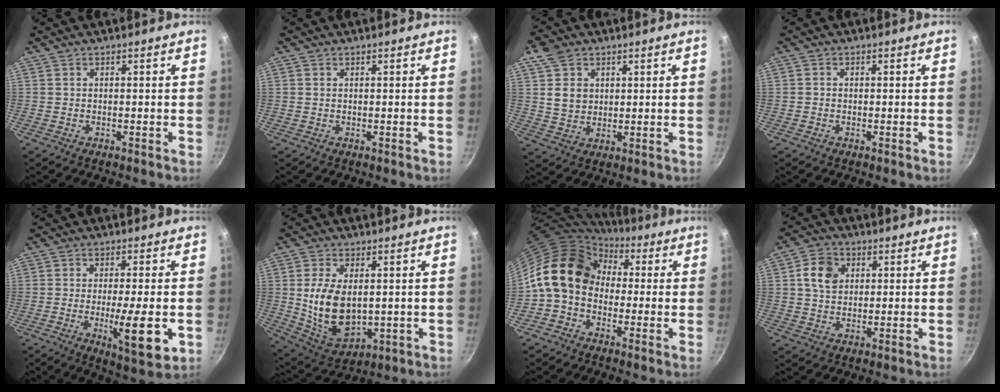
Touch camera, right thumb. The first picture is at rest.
{"total": 0.5, "force": [0.2, 0.4, 0.2], "torque": [-0.006, 0.002, 0.002]}
{"total": 7.4, "force": [2.4, 6.0, 3.7], "torque": [-0.041, -0.010, 0.044]}
{"total": 0.7, "force": [-0.2, 0.6, 0.3], "torque": [-0.005, 0.003, -0.004]}
{"total": 10.6, "force": [-2.5, 2.2, 10.1], "torque": [-0.153, -0.007, -0.035]}
{"total": 13.4, "force": [1.0, 8.0, 10.7], "torque": [-0.184, -0.016, 0.039]}
{"total": 14.3, "force": [1.3, 11.3, 8.6], "torque": [-0.121, 0.035, 0.000]}
{"total": 6.8, "force": [1.8, 5.4, 3.7], "torque": [-0.049, 0.006, 0.025]}